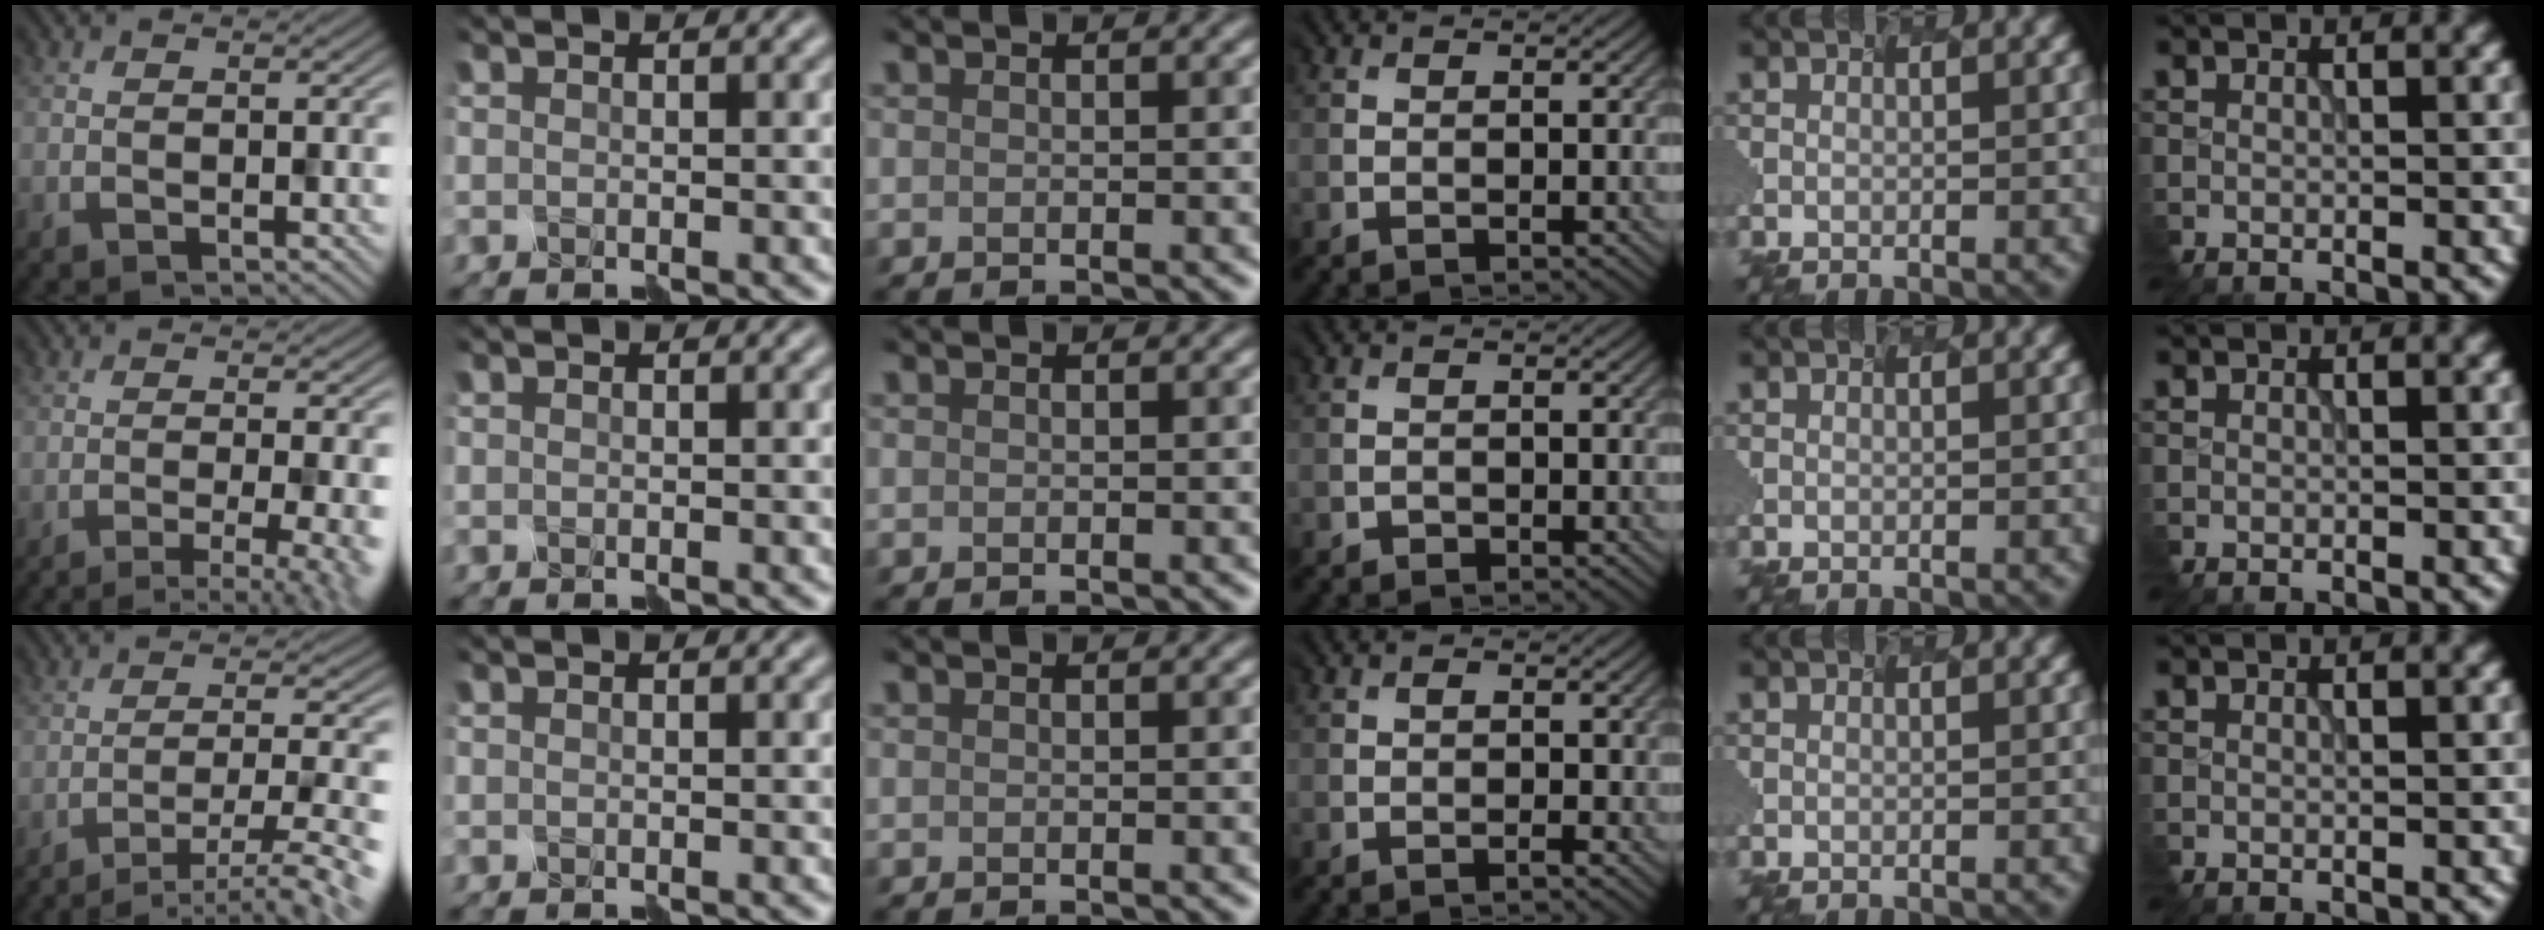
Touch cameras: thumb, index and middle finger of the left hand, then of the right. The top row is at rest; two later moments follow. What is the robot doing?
{"motion": "assemble", "object": "spray bottle"}